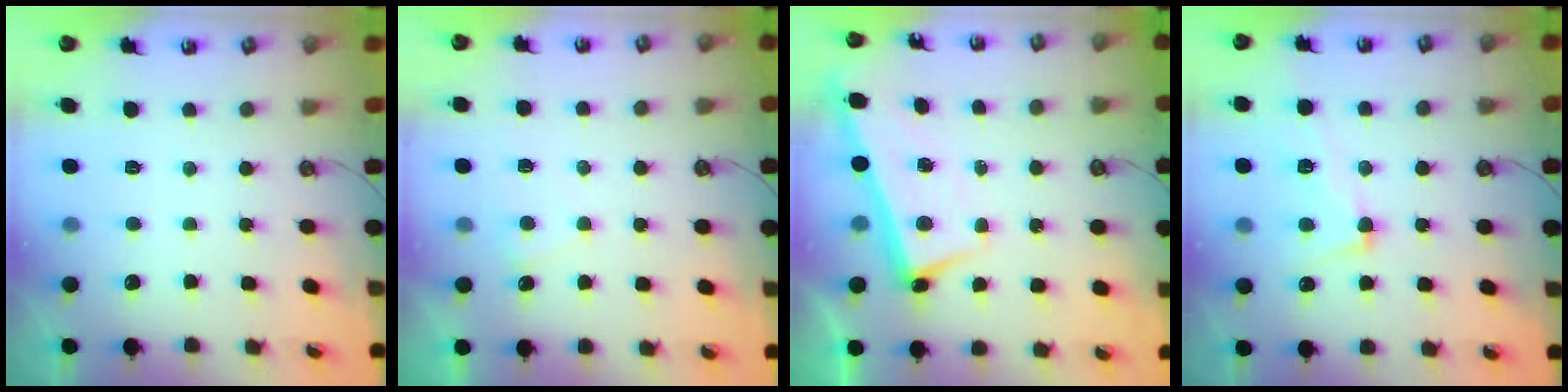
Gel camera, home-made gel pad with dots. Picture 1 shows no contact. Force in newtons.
{"total": 1.2, "press": 1.1, "slide": 0.4}
{"total": 2.7, "press": 2.6, "slide": 0.8}
{"total": 3.8, "press": 3.7, "slide": 0.7}